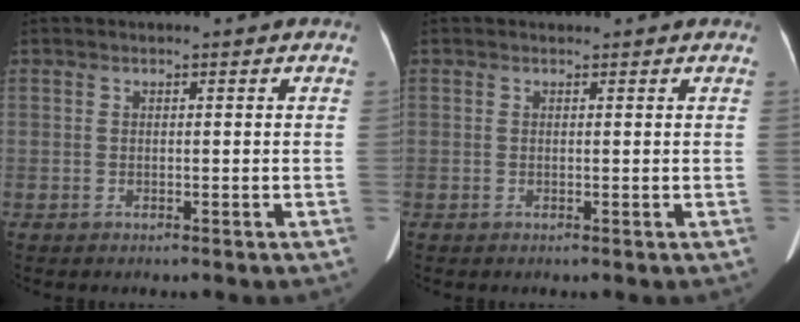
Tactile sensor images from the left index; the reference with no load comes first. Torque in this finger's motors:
{"motor_torque": [-0.08, 0.14, -0.48, -0.21]}